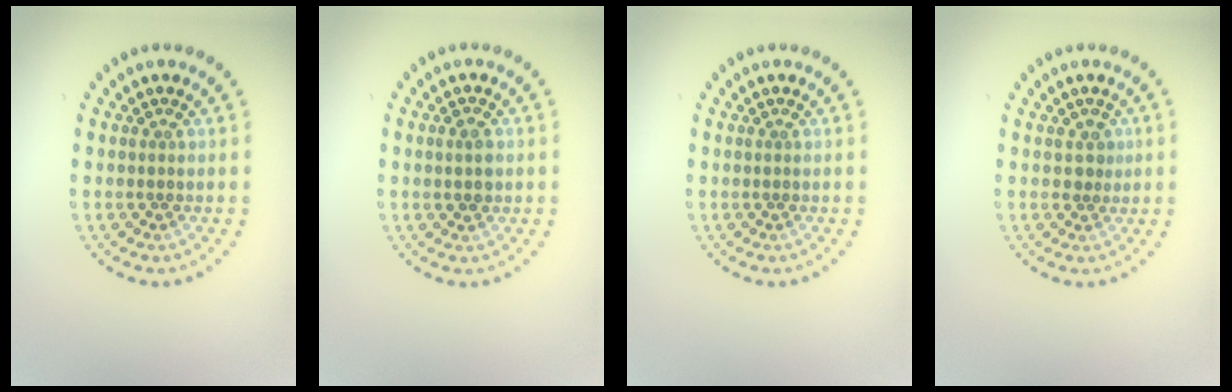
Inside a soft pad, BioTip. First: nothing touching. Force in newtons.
{"total": 1.4, "press": 1.4, "slide": 0.3}
{"total": 0.0}
{"total": 1.2, "press": 0.9, "slide": 0.8}